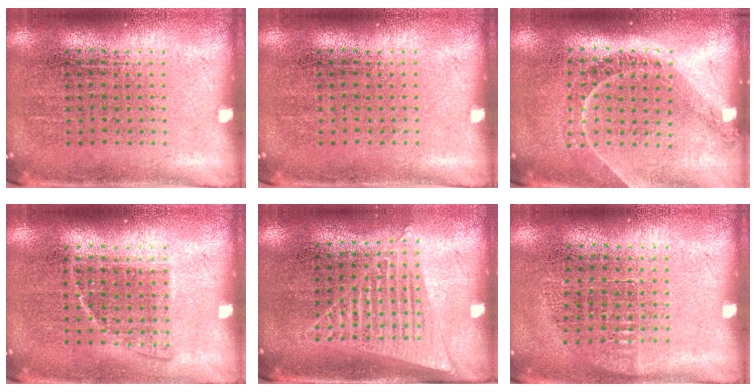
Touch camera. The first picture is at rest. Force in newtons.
{"total": 0.0}
{"total": 1.2, "press": 1.1, "slide": 0.5}
{"total": 0.8, "press": 0.8, "slide": 0.3}
{"total": 1.3, "press": 1.2, "slide": 0.4}
{"total": 0.7, "press": 0.7, "slide": 0.2}